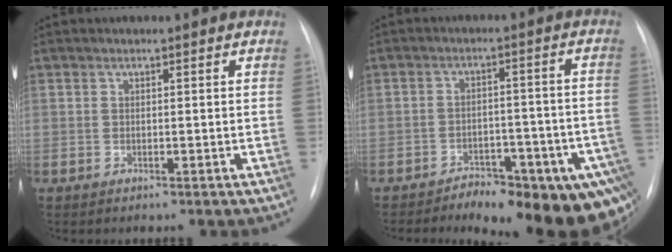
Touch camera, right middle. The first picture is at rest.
{"total": 18.0, "force": [-13.3, 6.3, 10.4], "torque": [-0.065, 0.026, -0.163]}